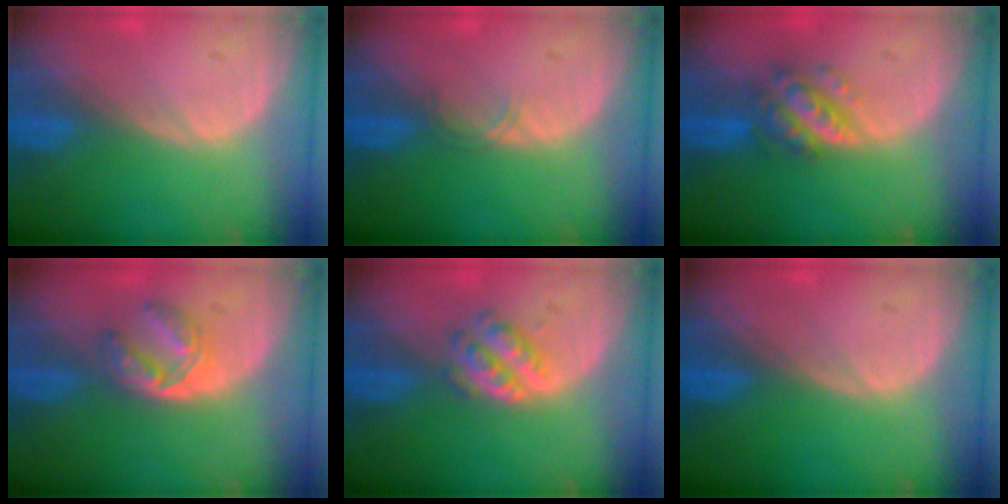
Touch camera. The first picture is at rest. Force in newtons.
{"total": 1.1, "press": 1.1, "slide": 0.1}
{"total": 6.0, "press": 5.3, "slide": 2.8}
{"total": 5.2, "press": 4.8, "slide": 2.0}
{"total": 4.3, "press": 4.1, "slide": 1.2}
{"total": 0.0}